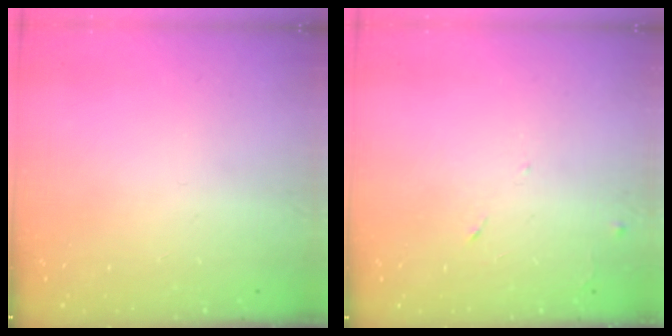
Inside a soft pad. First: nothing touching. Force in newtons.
{"total": 5.5, "press": 5.5, "slide": 0.8}